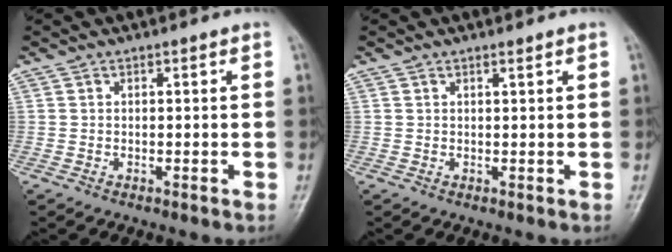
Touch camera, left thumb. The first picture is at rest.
{"total": 0.8, "force": [0.6, 0.1, 0.5], "torque": [-0.009, -0.004, 0.011]}